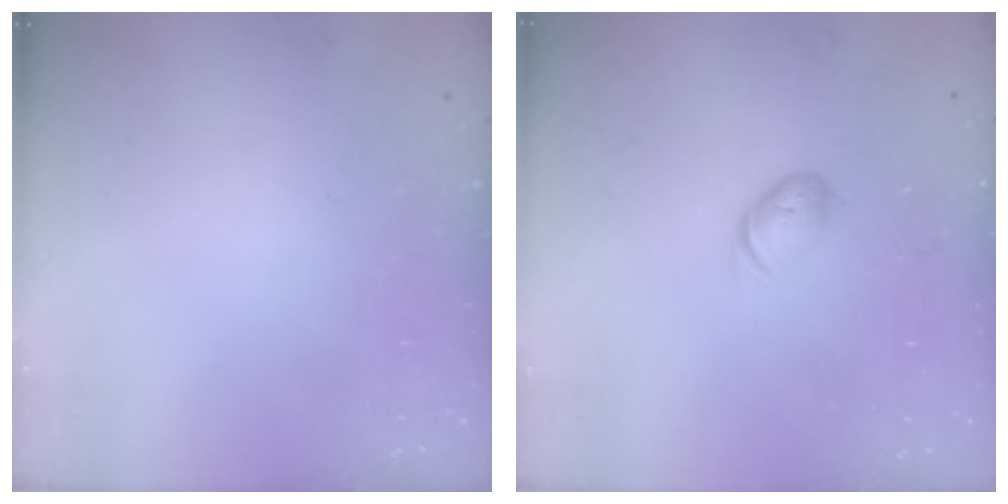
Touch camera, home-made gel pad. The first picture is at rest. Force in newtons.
{"total": 6.4, "press": 6.3, "slide": 1.2}